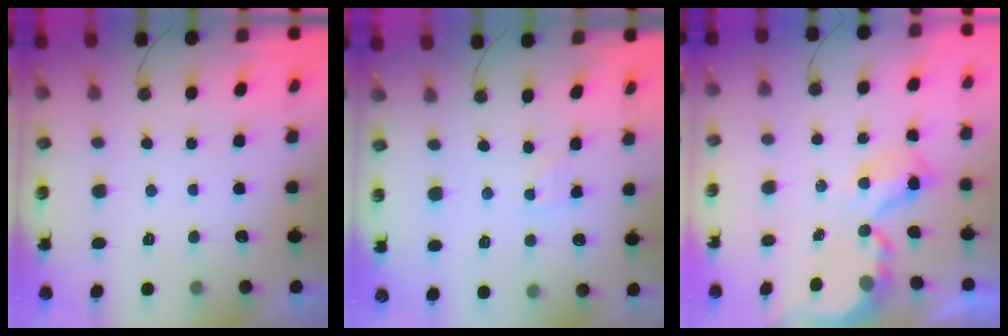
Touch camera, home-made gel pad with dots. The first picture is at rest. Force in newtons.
{"total": 2.7, "press": 2.7, "slide": 0.4}
{"total": 5.2, "press": 5.1, "slide": 0.4}